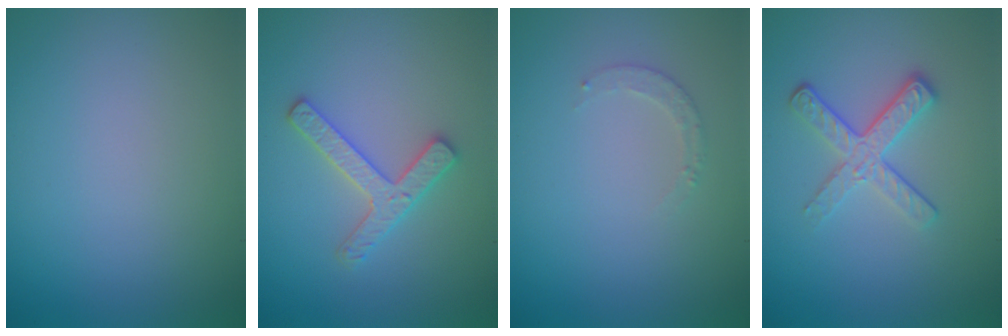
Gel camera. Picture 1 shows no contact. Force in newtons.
{"total": 2.7, "press": 2.6, "slide": 0.5}
{"total": 1.3, "press": 1.2, "slide": 0.2}
{"total": 3.3, "press": 2.6, "slide": 2.0}